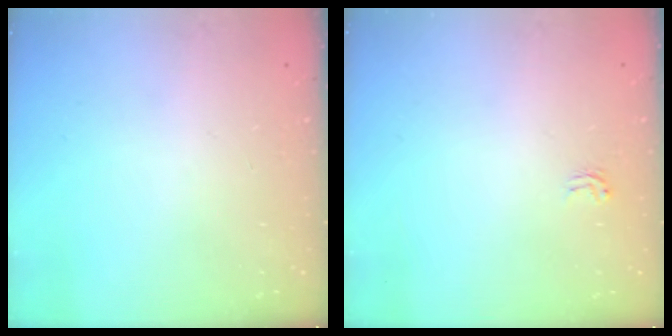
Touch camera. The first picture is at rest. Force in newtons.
{"total": 1.9, "press": 1.9, "slide": 0.1}